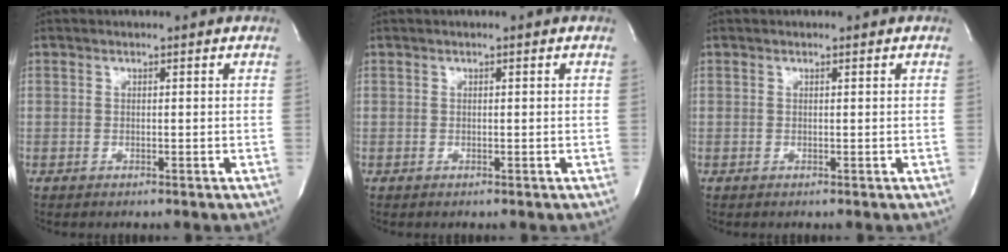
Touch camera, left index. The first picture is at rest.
{"total": 0.0}
{"total": 0.0}